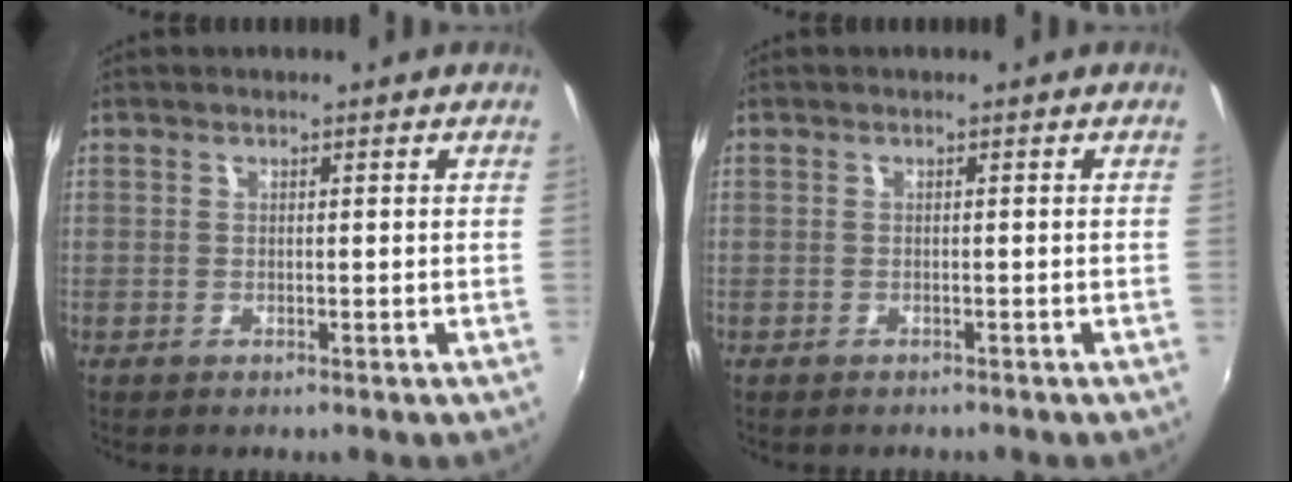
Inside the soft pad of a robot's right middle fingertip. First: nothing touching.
{"total": 0.6, "force": [-0.5, 0.2, 0.2], "torque": [-0.005, -0.003, -0.006]}